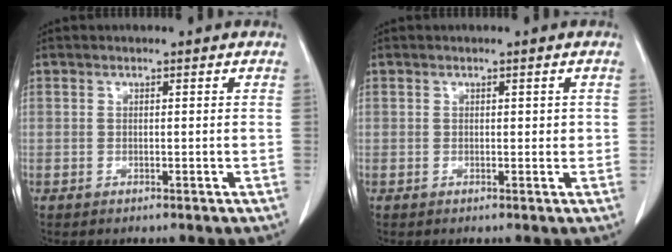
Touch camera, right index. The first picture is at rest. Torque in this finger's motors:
{"motor_torque": [-0.01, -0.04, -0.02, -0.01]}